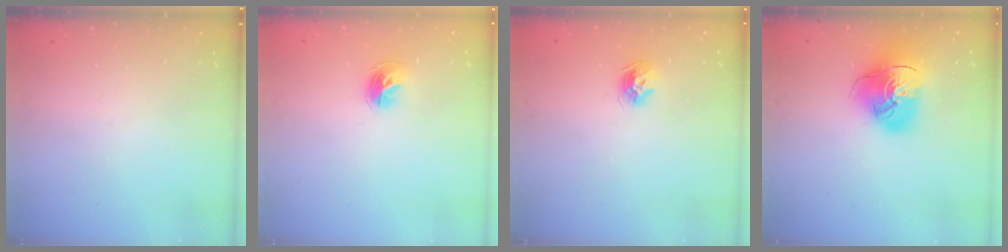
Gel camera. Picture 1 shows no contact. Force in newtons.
{"total": 8.0, "press": 8.0, "slide": 0.7}
{"total": 8.7, "press": 8.7, "slide": 0.4}
{"total": 17.2, "press": 17.1, "slide": 2.0}